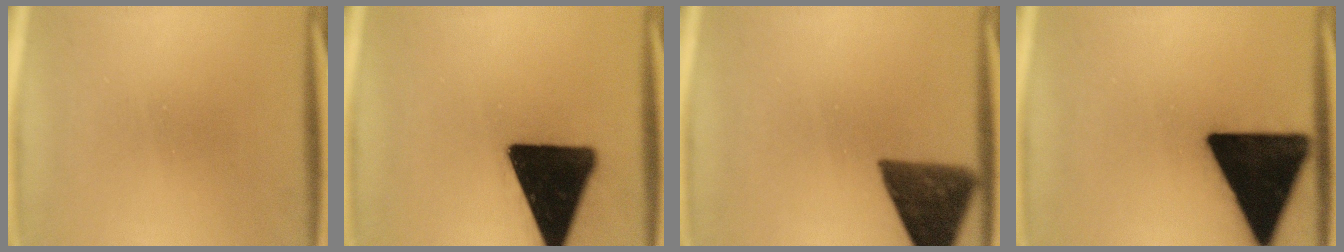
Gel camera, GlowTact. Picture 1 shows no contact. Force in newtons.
{"total": 20.0}
{"total": 10.4}
{"total": 22.0}